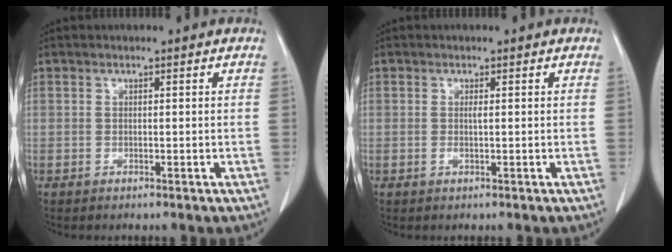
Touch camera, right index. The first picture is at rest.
{"total": 0.7, "force": [0.0, 0.1, 0.7], "torque": [-0.018, -0.002, 0.000]}